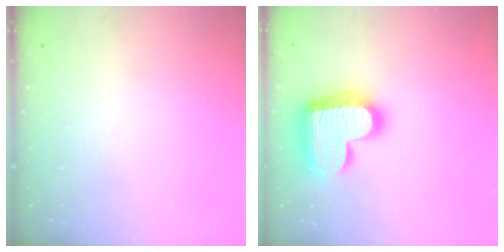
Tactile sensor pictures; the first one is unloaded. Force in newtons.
{"total": 22.1, "press": 22.0, "slide": 1.5}